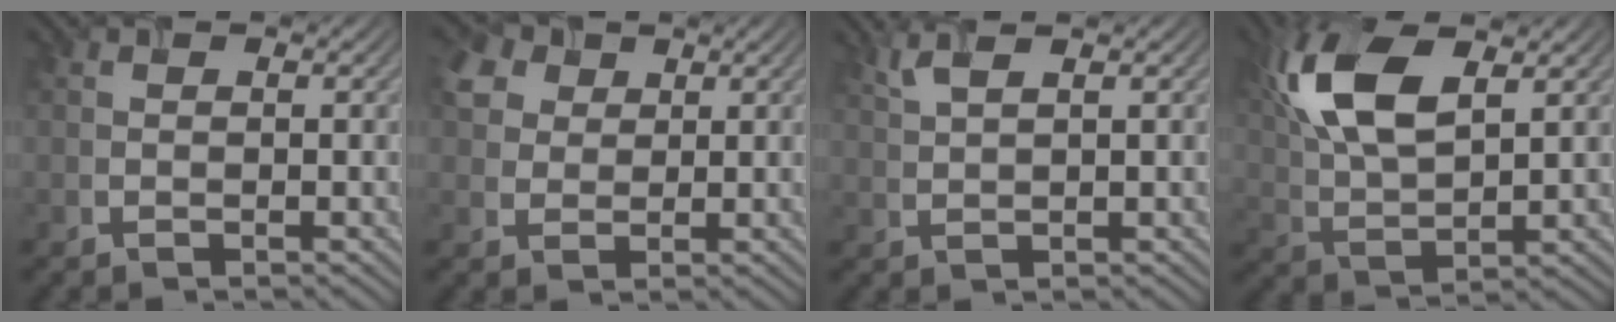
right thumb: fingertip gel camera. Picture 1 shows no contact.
{"total": 5.4, "force": [2.3, 4.2, 2.6], "torque": [-0.080, 0.013, 0.042]}
{"total": 2.7, "force": [1.8, 0.4, 1.9], "torque": [-0.048, 0.008, 0.045]}
{"total": 11.4, "force": [4.6, 5.1, 9.0], "torque": [-0.217, 0.011, 0.092]}